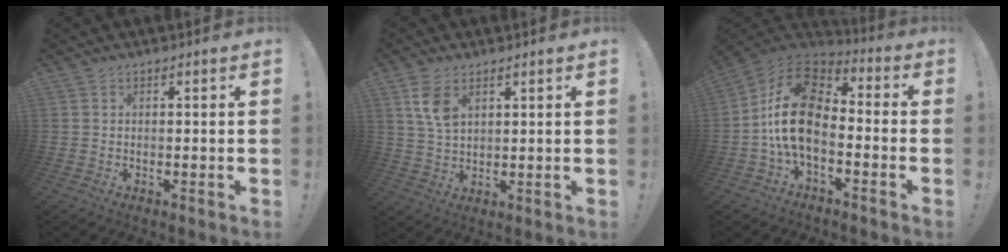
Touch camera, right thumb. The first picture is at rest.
{"total": 7.3, "force": [3.6, 4.2, 4.8], "torque": [-0.086, -0.014, 0.065]}
{"total": 17.0, "force": [-1.4, 10.6, 13.2], "torque": [-0.244, 0.017, -0.020]}